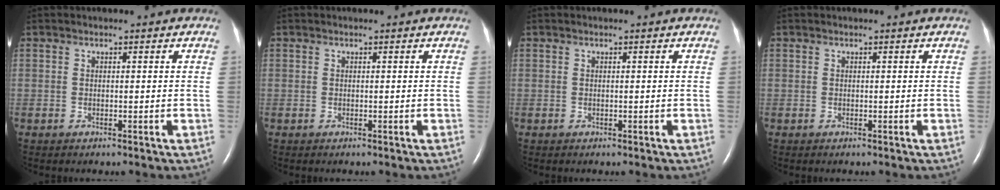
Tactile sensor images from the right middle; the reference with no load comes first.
{"total": 0.0}
{"total": 0.0}
{"total": 0.0}